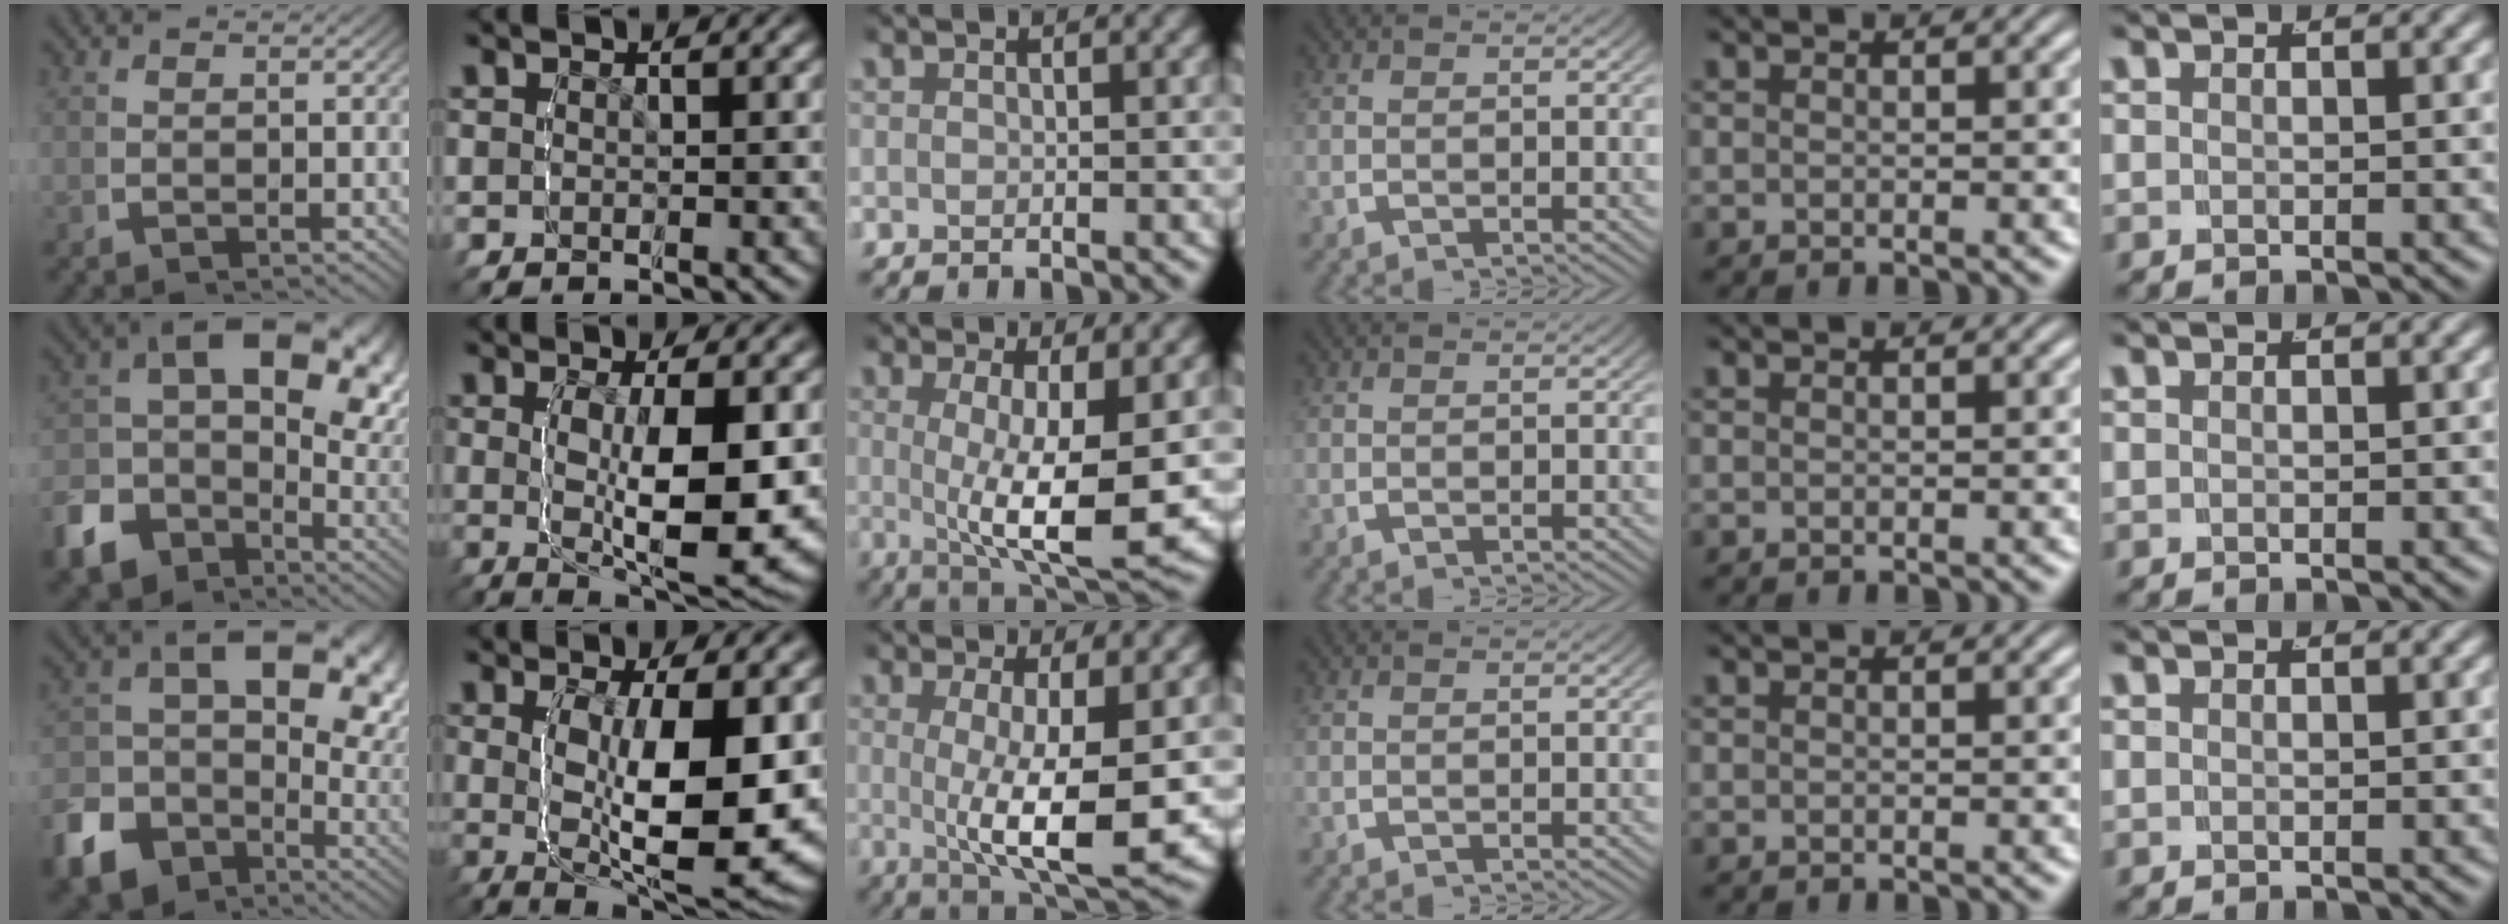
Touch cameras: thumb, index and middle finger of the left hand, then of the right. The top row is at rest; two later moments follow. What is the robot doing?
{"motion": "lift_and_place", "object": "lipstick"}